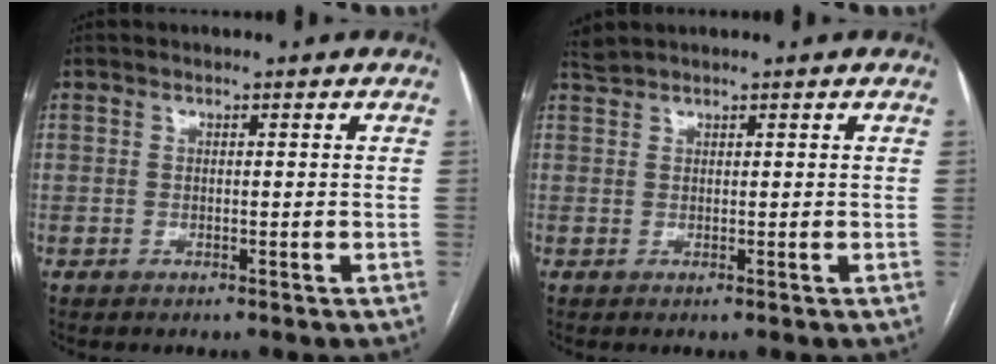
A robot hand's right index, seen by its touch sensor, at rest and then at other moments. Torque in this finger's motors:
{"motor_torque": [-0.05, -0.01, -0.01, 0.01]}